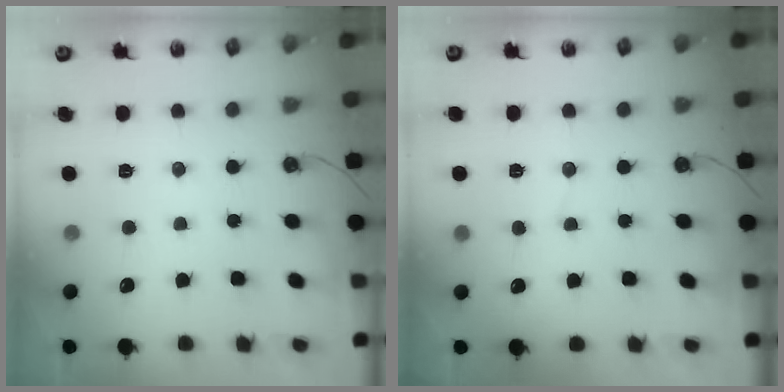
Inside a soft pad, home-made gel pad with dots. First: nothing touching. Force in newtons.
{"total": 4.1, "press": 3.8, "slide": 1.7}